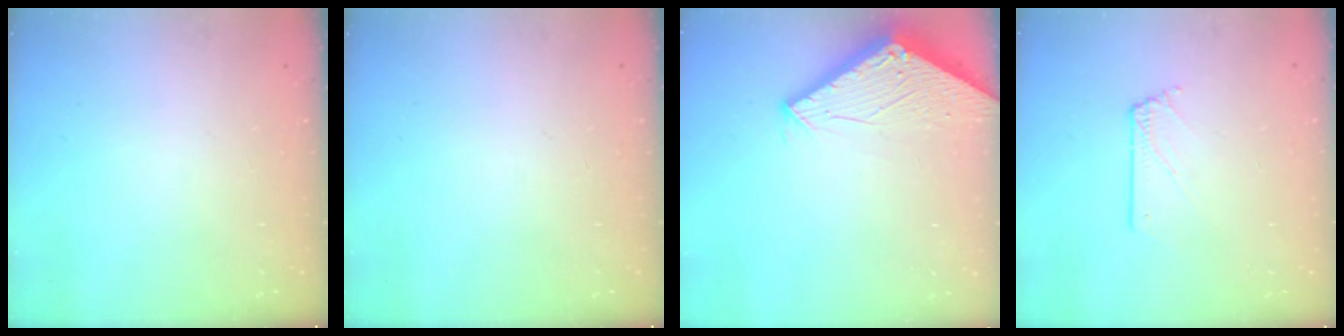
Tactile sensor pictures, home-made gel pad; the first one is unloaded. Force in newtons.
{"total": 0.0}
{"total": 2.9, "press": 2.9, "slide": 0.1}
{"total": 1.4, "press": 1.4, "slide": 0.2}